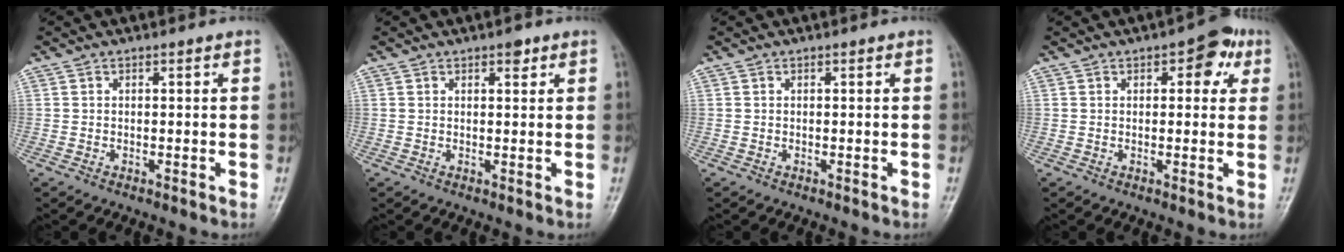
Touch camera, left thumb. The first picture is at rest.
{"total": 2.0, "force": [1.2, 0.9, 1.3], "torque": [-0.012, -0.004, 0.016]}
{"total": 0.0}
{"total": 6.2, "force": [2.5, 3.2, 4.7], "torque": [-0.028, -0.001, 0.021]}